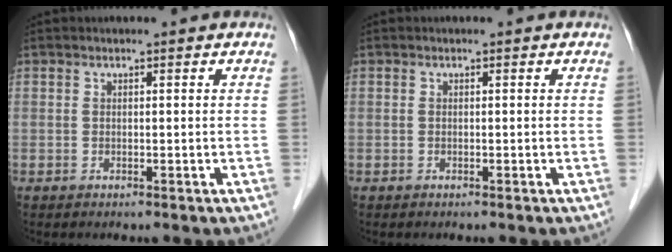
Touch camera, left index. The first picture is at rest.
{"total": 0.0}